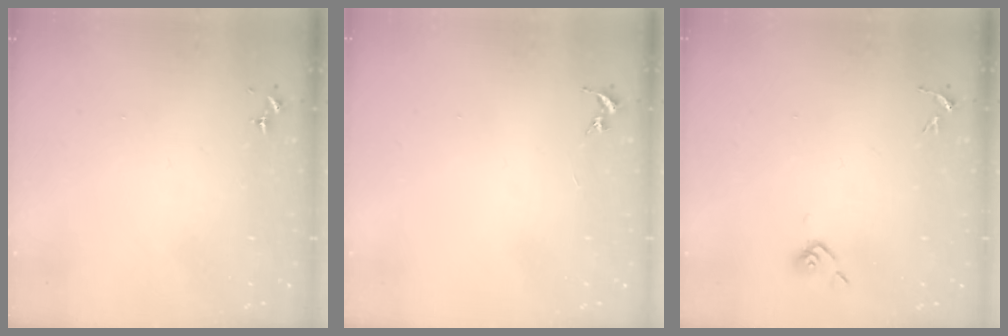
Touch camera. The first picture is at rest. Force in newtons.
{"total": 0.0}
{"total": 3.8, "press": 3.7, "slide": 0.8}